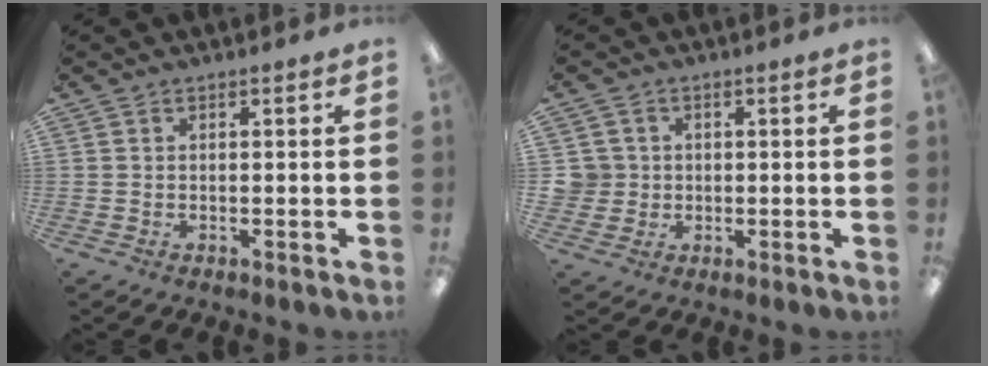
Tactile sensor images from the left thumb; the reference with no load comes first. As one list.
[{"total": 4.7, "force": [0.5, 4.6, 0.6], "torque": [-0.014, 0.009, 0.011]}]